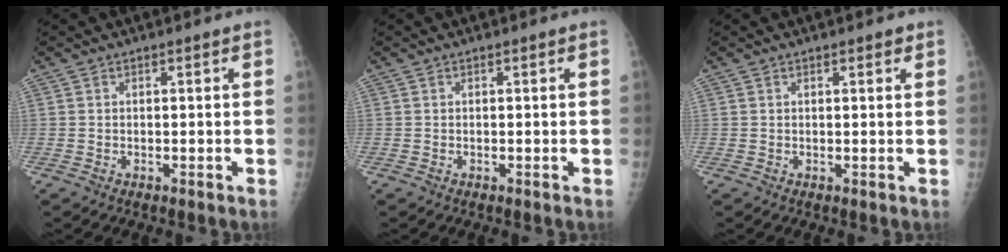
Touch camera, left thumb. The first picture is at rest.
{"total": 0.0}
{"total": 1.1, "force": [0.7, 0.4, 0.7], "torque": [-0.007, -0.001, 0.008]}